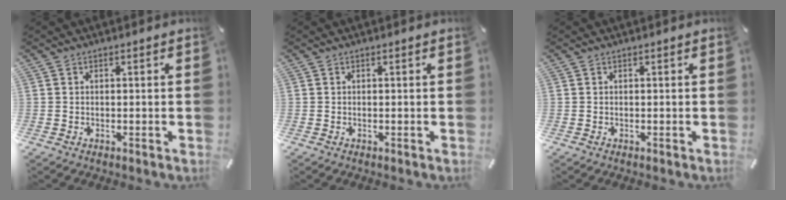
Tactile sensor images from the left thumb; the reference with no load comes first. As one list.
[{"total": 0.0}, {"total": 0.0}]